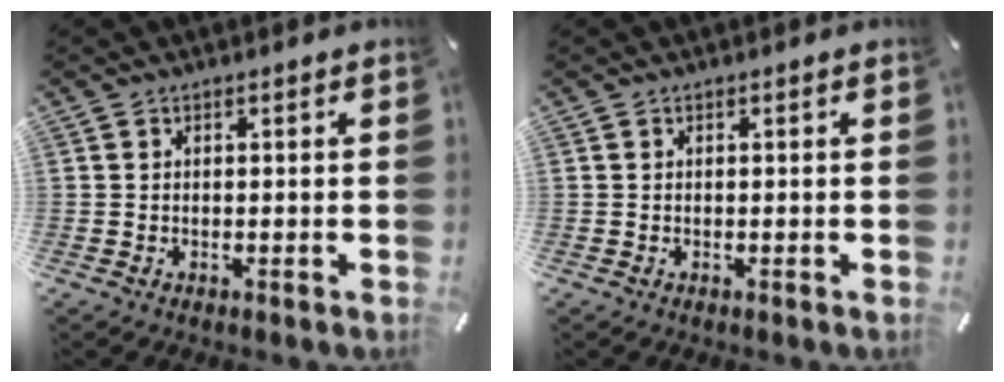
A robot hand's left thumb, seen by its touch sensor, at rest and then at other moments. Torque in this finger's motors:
{"motor_torque": [-0.05, -0.04, -0.01, 0.01, 0.00]}